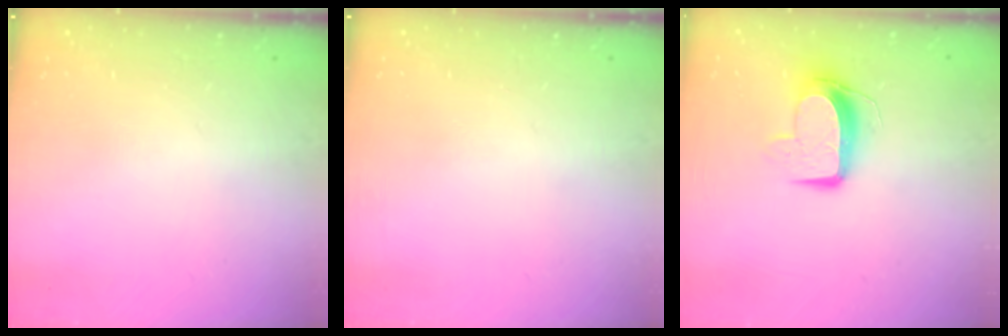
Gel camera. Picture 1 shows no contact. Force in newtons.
{"total": 0.0}
{"total": 10.2, "press": 10.2, "slide": 0.8}